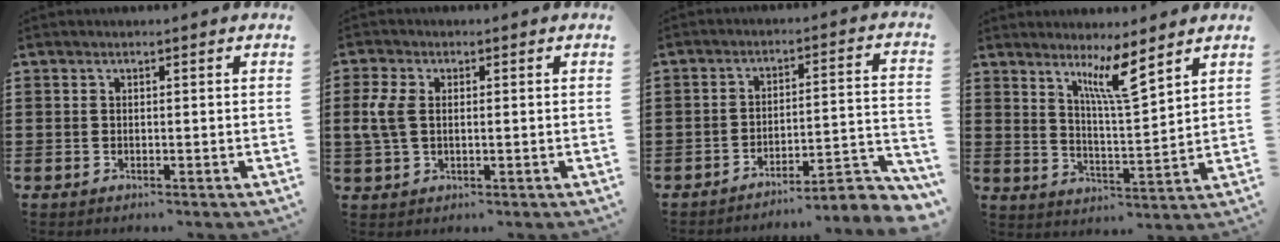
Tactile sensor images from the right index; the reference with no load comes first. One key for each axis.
{"total": 4.6, "fx": 0.4, "fy": 2.7, "fz": 3.7, "tx": -0.098, "ty": 0.003, "tz": -0.001}
{"total": 4.6, "fx": -4.2, "fy": 0.1, "fz": 1.9, "tx": -0.032, "ty": -0.013, "tz": -0.087}
{"total": 7.5, "fx": 5.2, "fy": 0.4, "fz": 5.4, "tx": -0.111, "ty": -0.019, "tz": 0.087}